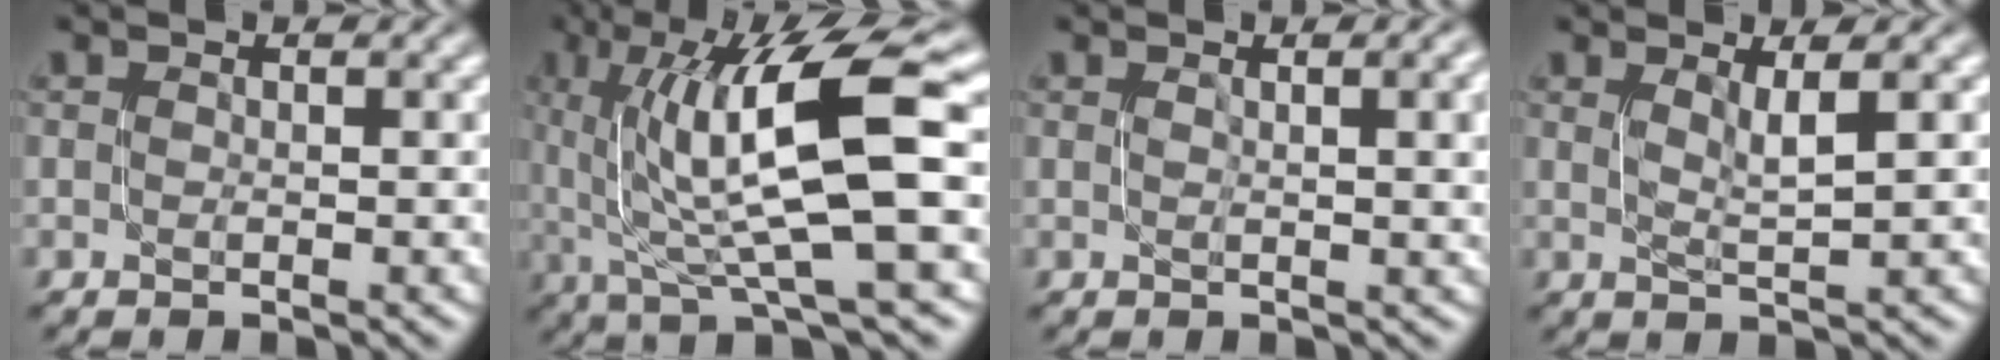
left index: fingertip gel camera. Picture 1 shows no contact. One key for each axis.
{"total": 10.7, "fx": 1.6, "fy": 2.5, "fz": 10.3, "tx": -0.162, "ty": 0.003, "tz": 0.033}
{"total": 5.4, "fx": 0.9, "fy": 2.2, "fz": 4.8, "tx": -0.027, "ty": 0.007, "tz": 0.009}
{"total": 2.0, "fx": 0.8, "fy": 0.3, "fz": 1.8, "tx": -0.028, "ty": -0.004, "tz": 0.016}